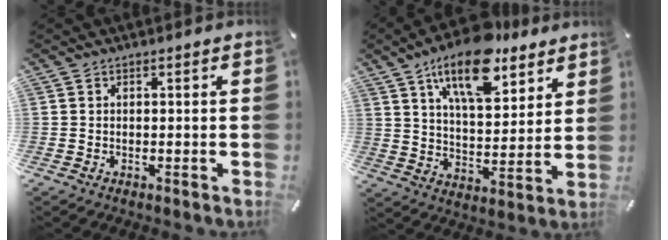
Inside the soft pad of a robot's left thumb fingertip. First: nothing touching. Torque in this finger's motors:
{"motor_torque": [1.46, 1.19, 1.60, -1.17, 0.39]}